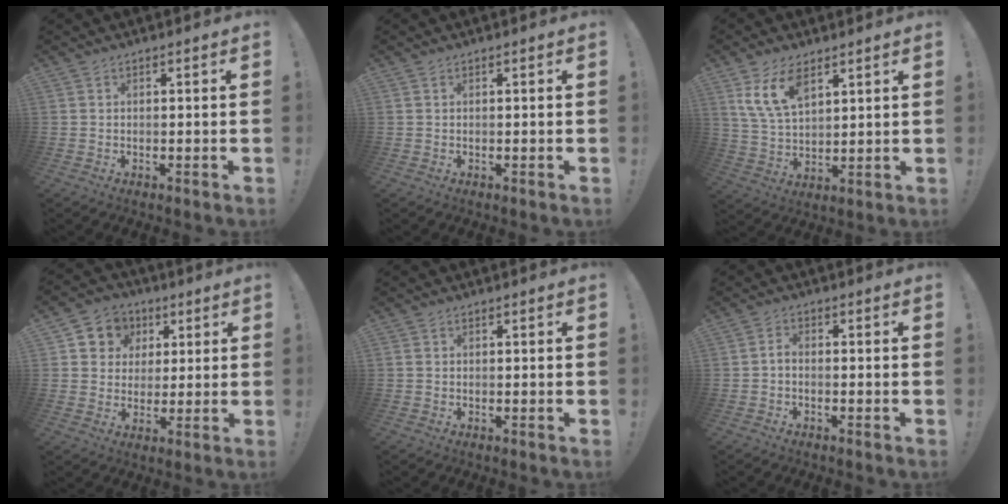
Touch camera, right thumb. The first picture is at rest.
{"total": 0.0}
{"total": 10.9, "force": [6.6, 5.4, 6.8], "torque": [-0.141, -0.019, 0.124]}
{"total": 8.2, "force": [2.1, 7.8, 1.9], "torque": [-0.028, -0.006, 0.045]}
{"total": 0.7, "force": [0.3, 0.6, 0.2], "torque": [-0.009, 0.004, 0.006]}
{"total": 1.8, "force": [-1.2, 0.5, 1.2], "torque": [-0.020, 0.009, -0.021]}